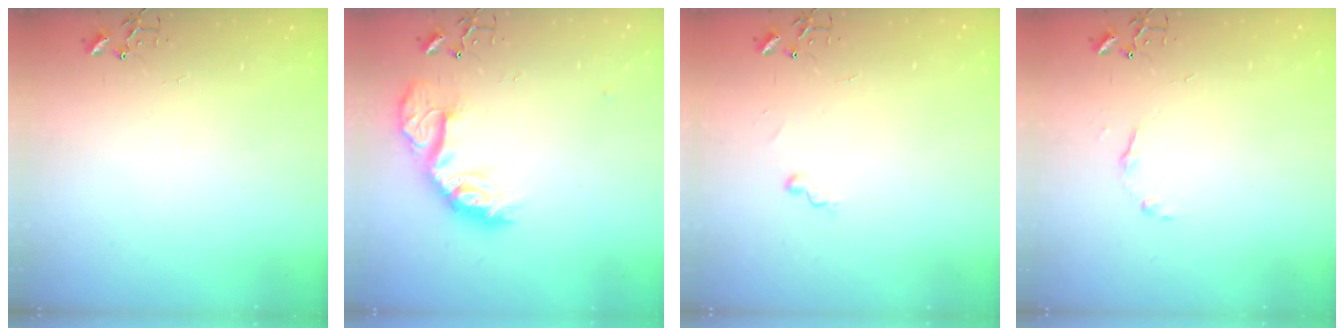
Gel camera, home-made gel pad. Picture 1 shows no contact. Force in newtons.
{"total": 15.5, "press": 15.4, "slide": 1.2}
{"total": 4.6, "press": 4.6, "slide": 0.5}
{"total": 6.5, "press": 6.5, "slide": 0.7}